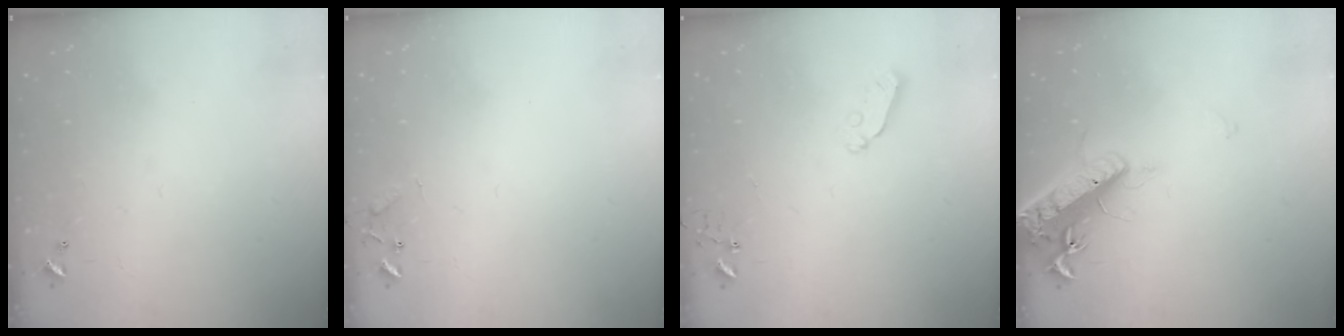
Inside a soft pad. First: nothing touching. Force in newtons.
{"total": 5.8, "press": 5.8, "slide": 0.5}
{"total": 4.1, "press": 4.1, "slide": 0.1}
{"total": 16.3, "press": 15.9, "slide": 3.8}